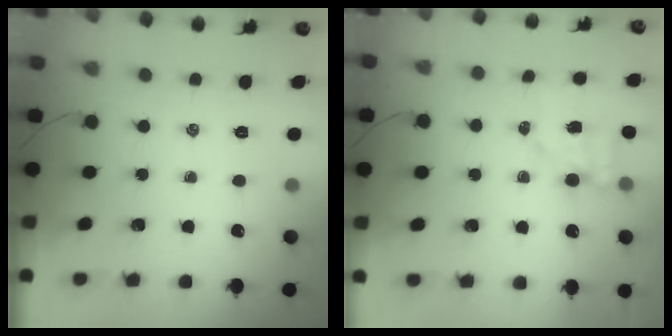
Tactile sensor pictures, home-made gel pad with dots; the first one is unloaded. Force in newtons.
{"total": 4.9, "press": 4.9, "slide": 0.6}